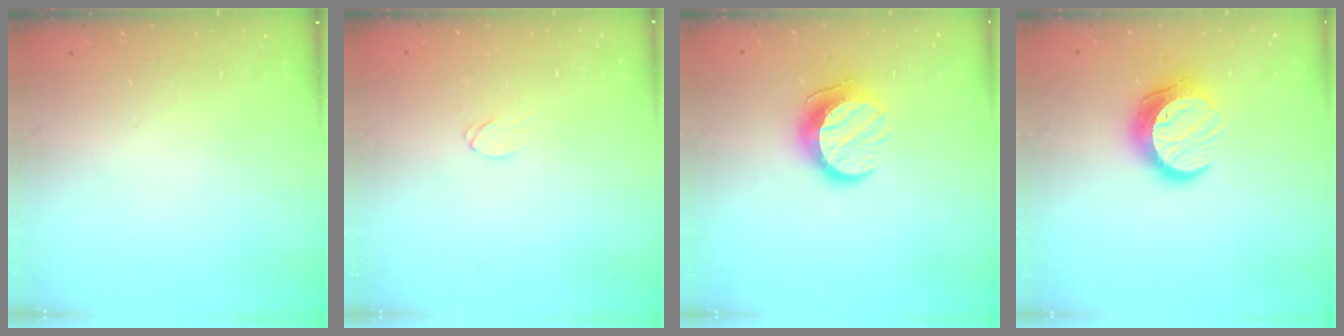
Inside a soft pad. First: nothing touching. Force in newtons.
{"total": 3.4, "press": 3.4, "slide": 0.2}
{"total": 11.5, "press": 11.4, "slide": 0.6}
{"total": 12.1, "press": 12.0, "slide": 0.7}